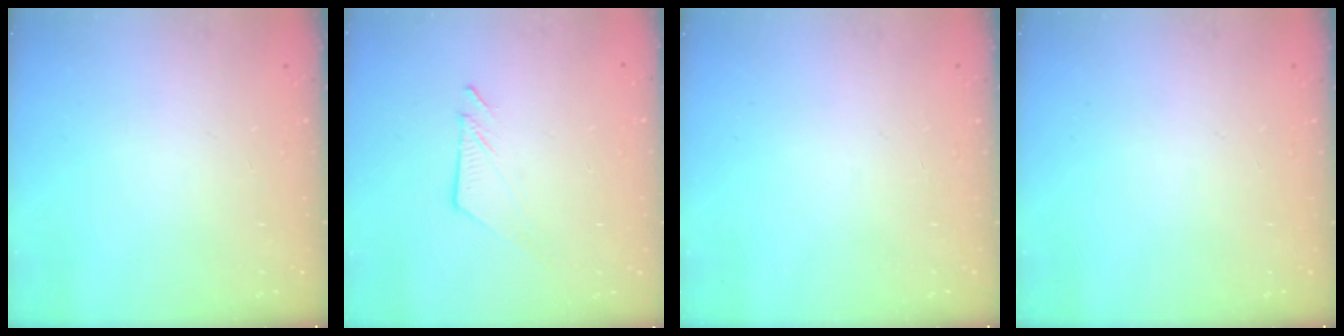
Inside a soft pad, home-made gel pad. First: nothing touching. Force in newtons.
{"total": 7.0, "press": 7.0, "slide": 0.1}
{"total": 0.0}
{"total": 0.0}